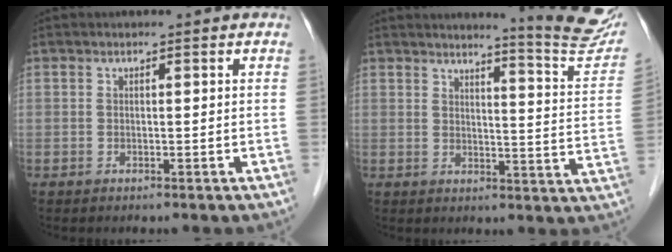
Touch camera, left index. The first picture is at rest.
{"total": 12.4, "force": [11.7, -1.0, 3.9], "torque": [-0.039, -0.079, 0.120]}